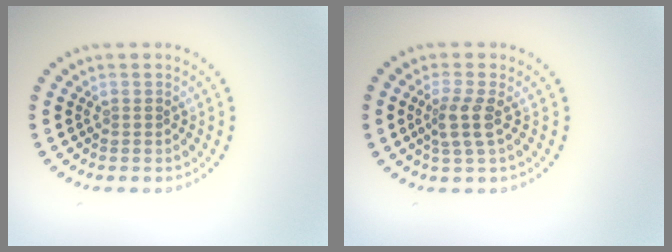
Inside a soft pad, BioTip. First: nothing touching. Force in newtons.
{"total": 2.4, "press": 2.0, "slide": 1.4}